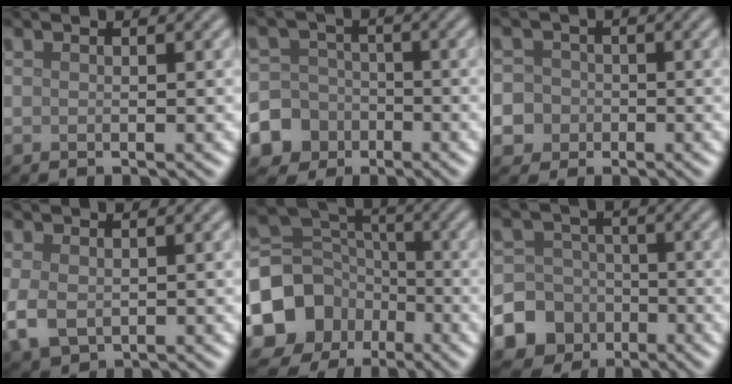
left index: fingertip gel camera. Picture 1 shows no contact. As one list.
[{"total": 7.1, "force": [-3.2, 6.3, 0.7], "torque": [-0.007, -0.010, -0.083]}, {"total": 9.0, "force": [-3.1, 8.2, 2.0], "torque": [-0.046, -0.008, -0.092]}, {"total": 3.5, "force": [-0.5, 2.5, 2.4], "torque": [-0.060, -0.011, -0.006]}, {"total": 12.3, "force": [-5.2, 10.3, 4.1], "torque": [-0.114, -0.017, -0.113]}, {"total": 10.5, "force": [-4.5, 9.4, 1.3], "torque": [-0.031, -0.029, -0.101]}]